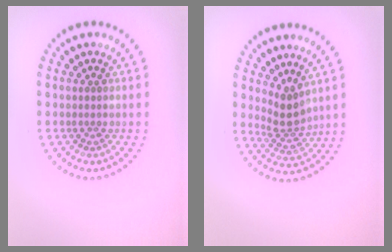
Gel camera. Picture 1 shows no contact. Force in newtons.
{"total": 2.6, "press": 1.7, "slide": 1.9}